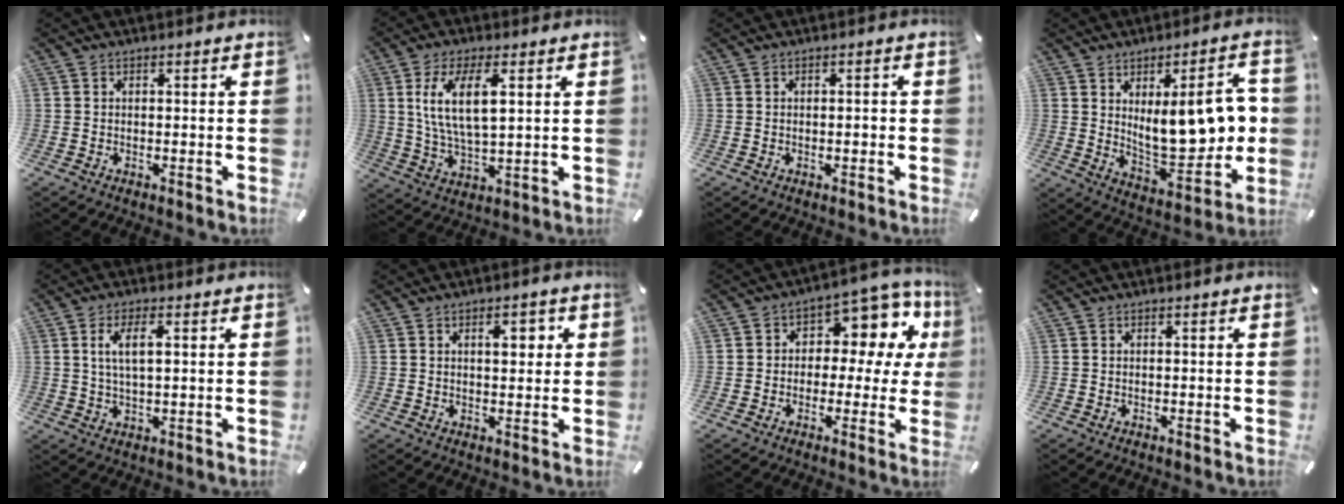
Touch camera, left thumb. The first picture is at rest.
{"total": 11.1, "force": [3.7, 4.4, 9.6], "torque": [-0.203, -0.002, 0.059]}
{"total": 1.2, "force": [-0.2, 0.5, 1.0], "torque": [-0.018, 0.002, -0.004]}
{"total": 19.7, "force": [4.6, 9.2, 16.8], "torque": [-0.224, -0.018, 0.081]}
{"total": 6.4, "force": [1.7, 2.4, 5.7], "torque": [-0.124, 0.005, 0.026]}
{"total": 4.9, "force": [1.5, 2.6, 3.9], "torque": [-0.043, -0.006, 0.013]}
{"total": 9.7, "force": [2.3, 7.0, 6.3], "torque": [-0.081, -0.016, 0.040]}
{"total": 0.0}